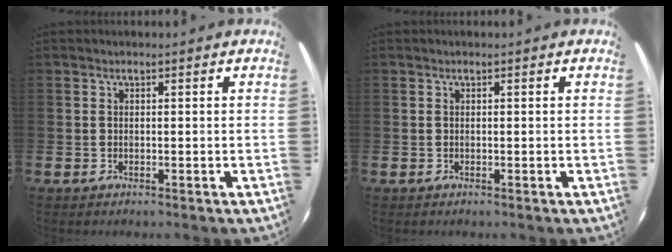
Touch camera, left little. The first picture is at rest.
{"total": 0.0}